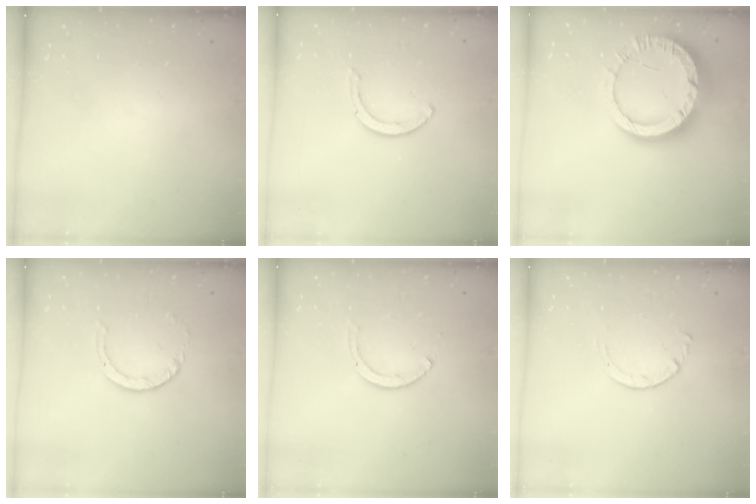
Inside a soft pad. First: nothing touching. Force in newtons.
{"total": 2.9, "press": 2.9, "slide": 0.4}
{"total": 14.6, "press": 14.5, "slide": 1.5}
{"total": 3.8, "press": 3.7, "slide": 0.3}
{"total": 2.6, "press": 2.6, "slide": 0.3}
{"total": 1.7, "press": 1.7, "slide": 0.2}